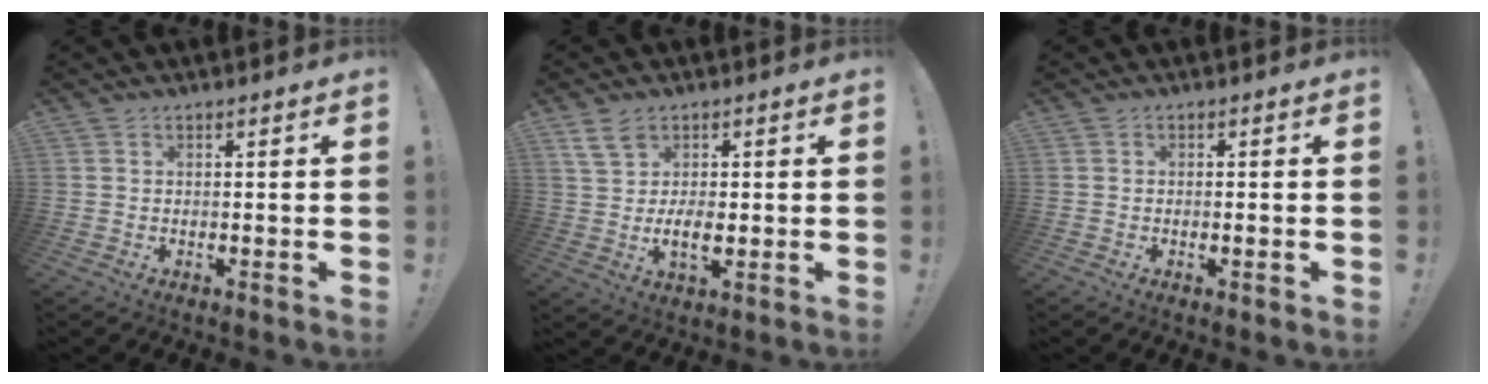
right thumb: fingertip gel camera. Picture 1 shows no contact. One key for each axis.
{"total": 7.5, "fx": 1.3, "fy": 4.5, "fz": 5.9, "tx": -0.107, "ty": -0.008, "tz": 0.025}
{"total": 0.9, "fx": -0.1, "fy": -0.1, "fz": 0.9, "tx": -0.015, "ty": -0.001, "tz": -0.002}